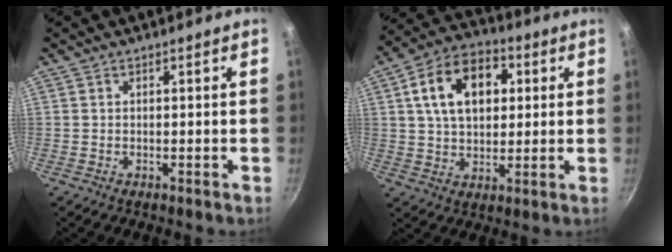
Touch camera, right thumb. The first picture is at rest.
{"total": 15.2, "force": [3.8, 10.1, 10.7], "torque": [-0.150, 0.014, 0.053]}